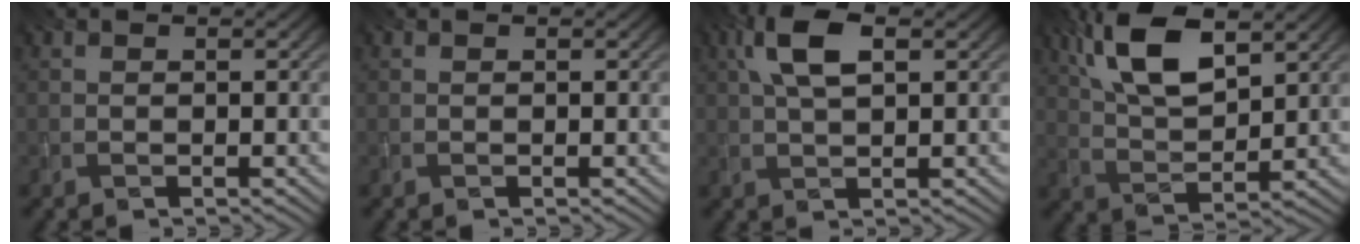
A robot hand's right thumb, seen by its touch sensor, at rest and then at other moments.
{"total": 0.0}
{"total": 6.3, "force": [2.1, 2.6, 5.3], "torque": [-0.122, 0.012, 0.038]}
{"total": 10.9, "force": [5.4, 4.4, 8.3], "torque": [-0.181, 0.012, 0.110]}